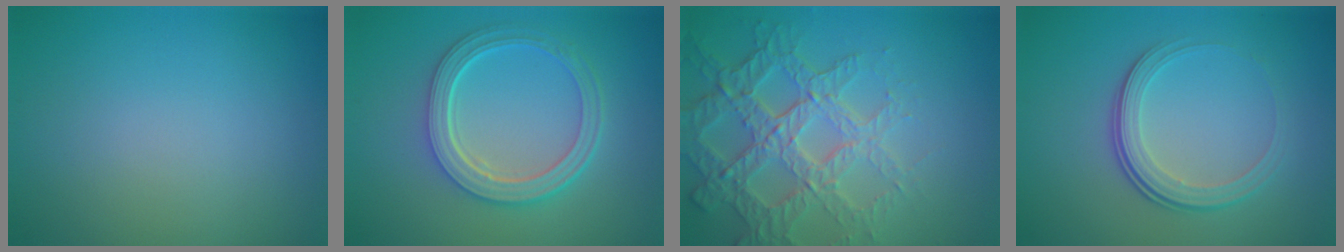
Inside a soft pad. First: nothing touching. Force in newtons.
{"total": 5.2, "press": 4.0, "slide": 3.3}
{"total": 5.5, "press": 4.7, "slide": 2.8}
{"total": 3.8, "press": 2.7, "slide": 2.7}